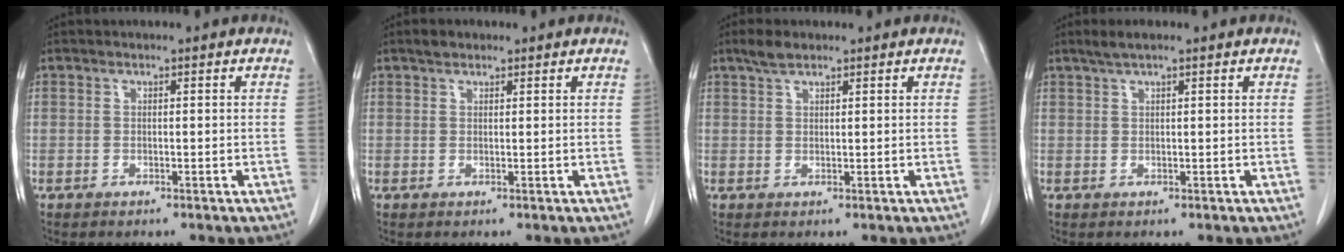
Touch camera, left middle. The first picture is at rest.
{"total": 1.6, "force": [1.2, 0.8, 0.6], "torque": [-0.016, 0.007, 0.019]}
{"total": 2.5, "force": [1.9, 0.8, 1.3], "torque": [-0.032, 0.007, 0.037]}
{"total": 2.2, "force": [1.6, 0.1, 1.5], "torque": [-0.036, 0.010, 0.031]}